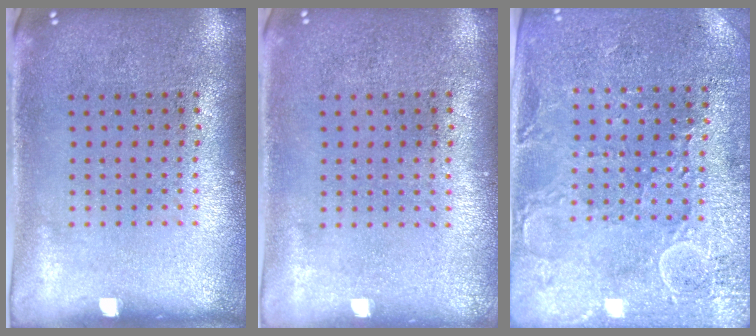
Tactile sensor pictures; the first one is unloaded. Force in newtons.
{"total": 0.0}
{"total": 2.9, "press": 2.8, "slide": 0.4}